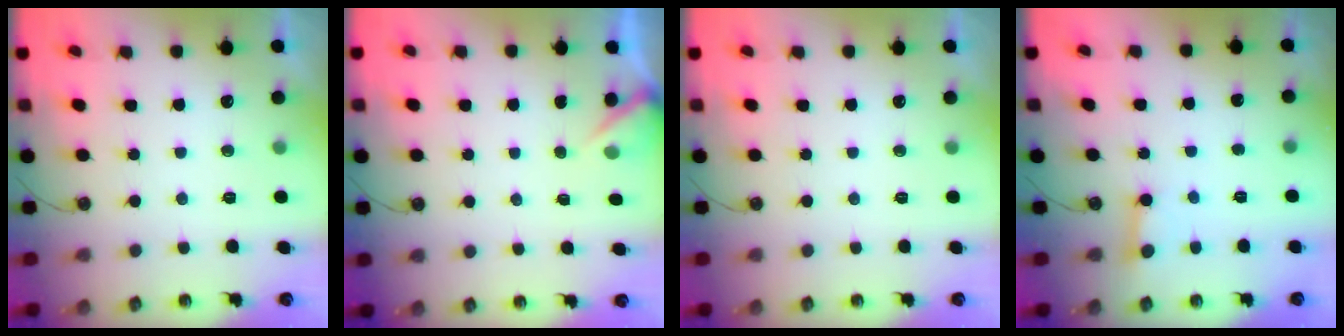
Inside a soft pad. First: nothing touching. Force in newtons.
{"total": 3.1, "press": 3.1, "slide": 0.3}
{"total": 0.0}
{"total": 2.4, "press": 2.4, "slide": 0.2}